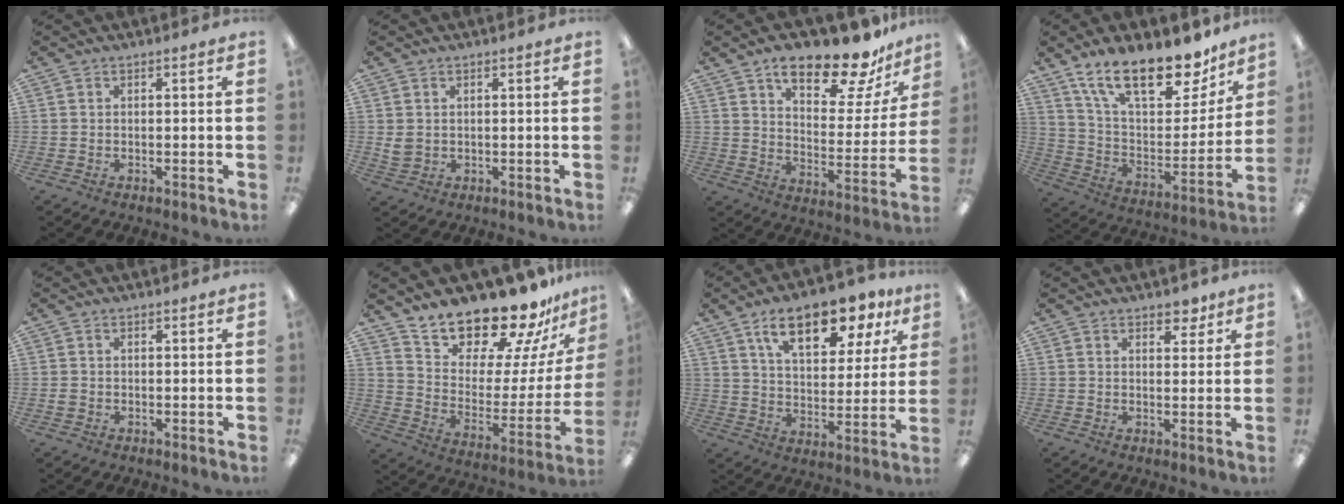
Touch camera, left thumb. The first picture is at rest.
{"total": 2.8, "force": [0.9, 2.3, 1.3], "torque": [-0.018, 0.000, 0.016]}
{"total": 17.5, "force": [13.6, 6.0, 9.4], "torque": [-0.137, -0.087, 0.227]}
{"total": 21.9, "force": [16.5, 8.3, 11.6], "torque": [-0.193, -0.108, 0.289]}
{"total": 1.0, "force": [-0.2, 0.9, 0.4], "torque": [-0.006, 0.004, -0.004]}
{"total": 19.8, "force": [18.1, 5.8, 5.6], "torque": [-0.092, -0.155, 0.312]}
{"total": 16.1, "force": [10.2, 7.3, 10.0], "torque": [-0.156, -0.039, 0.174]}
{"total": 3.9, "force": [2.9, 2.1, 1.4], "torque": [0.000, -0.011, 0.048]}